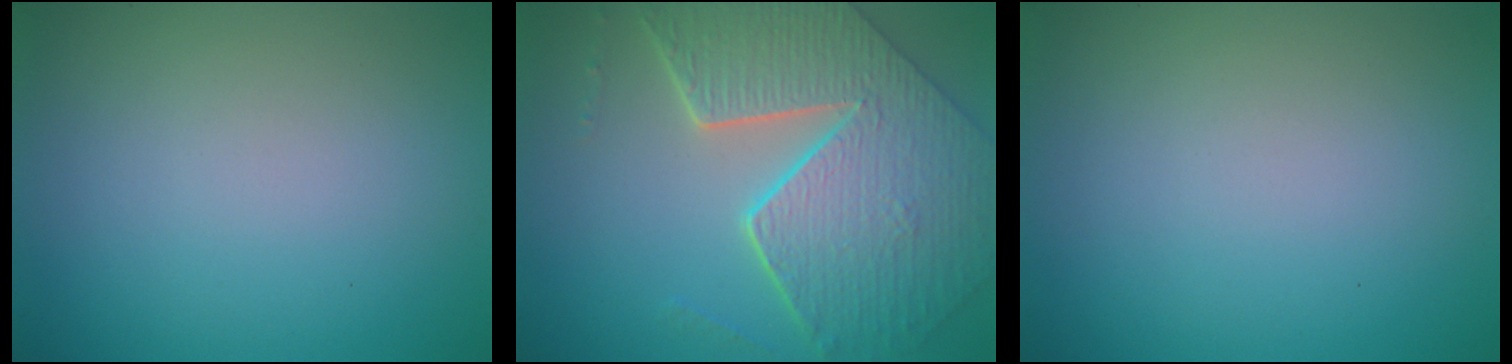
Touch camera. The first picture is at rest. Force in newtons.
{"total": 9.1, "press": 6.5, "slide": 6.3}
{"total": 0.0}